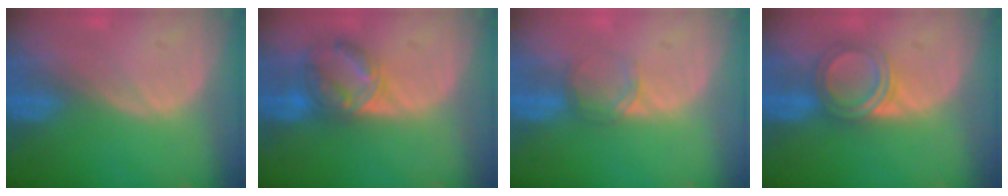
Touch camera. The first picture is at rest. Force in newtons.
{"total": 6.9, "press": 6.3, "slide": 2.8}
{"total": 2.2, "press": 2.2, "slide": 0.2}
{"total": 4.9, "press": 4.6, "slide": 1.4}